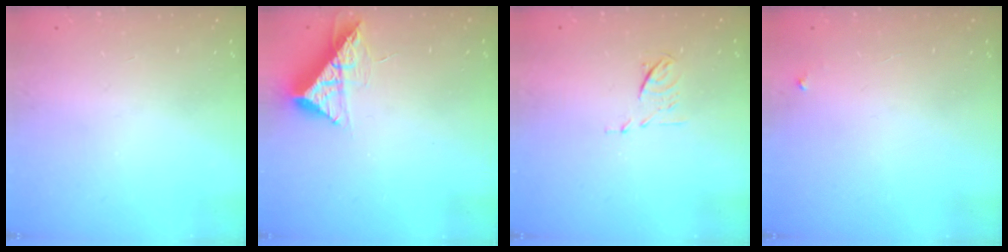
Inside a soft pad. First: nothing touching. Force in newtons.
{"total": 10.4, "press": 10.4, "slide": 0.7}
{"total": 6.3, "press": 6.2, "slide": 1.0}
{"total": 2.2, "press": 2.2, "slide": 0.1}